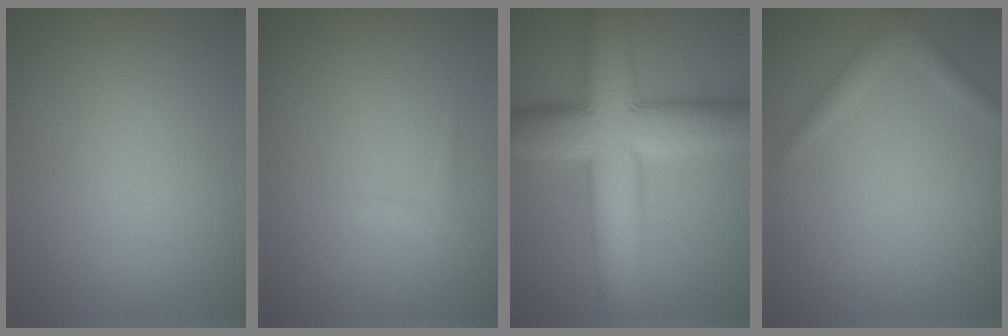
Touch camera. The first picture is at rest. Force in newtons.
{"total": 0.7, "press": 0.7, "slide": 0.0}
{"total": 11.2, "press": 11.2, "slide": 0.2}
{"total": 1.4, "press": 1.4, "slide": 0.1}